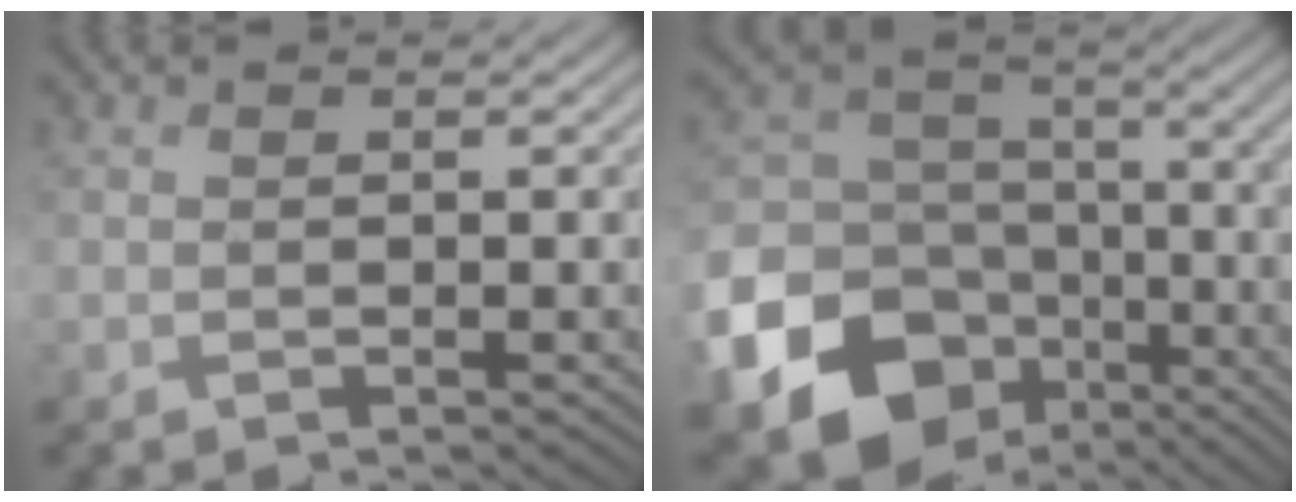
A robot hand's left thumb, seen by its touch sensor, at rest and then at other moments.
{"total": 19.5, "force": [-9.2, 15.4, 7.7], "torque": [-0.217, -0.060, -0.158]}